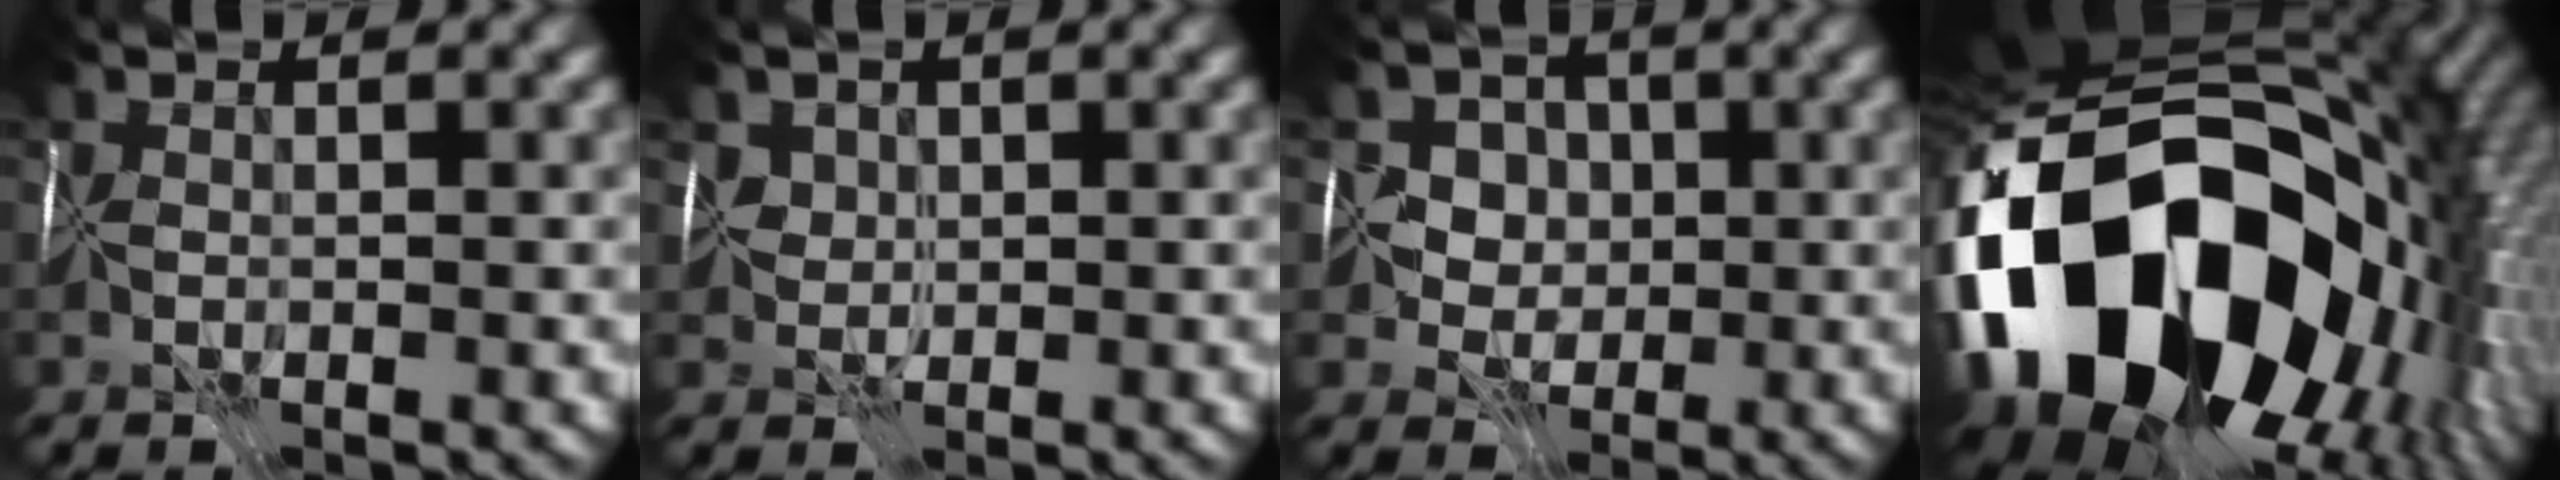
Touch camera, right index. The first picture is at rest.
{"total": 1.6, "force": [1.0, 1.2, -0.3], "torque": [0.013, 0.008, 0.017]}
{"total": 3.7, "force": [0.9, 3.5, 1.0], "torque": [0.006, 0.014, -0.005]}
{"total": 21.0, "force": [-4.5, 14.1, 14.9], "torque": [-0.306, -0.046, -0.053]}